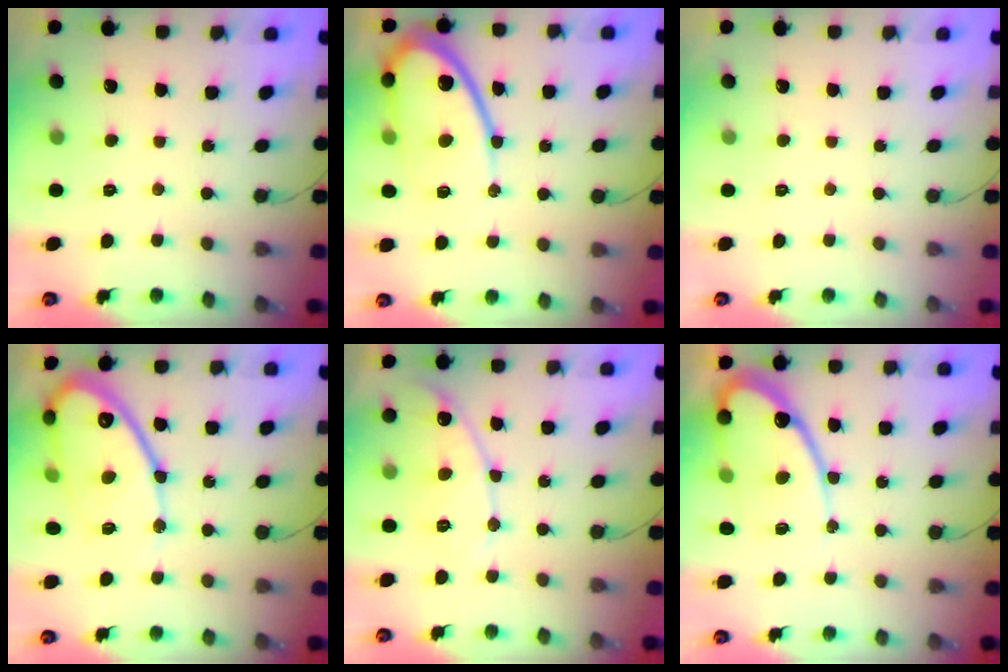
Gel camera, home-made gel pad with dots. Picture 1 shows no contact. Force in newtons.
{"total": 15.4, "press": 15.3, "slide": 1.3}
{"total": 0.0}
{"total": 17.7, "press": 17.6, "slide": 1.6}
{"total": 10.4, "press": 10.3, "slide": 0.8}
{"total": 13.7, "press": 13.6, "slide": 1.8}